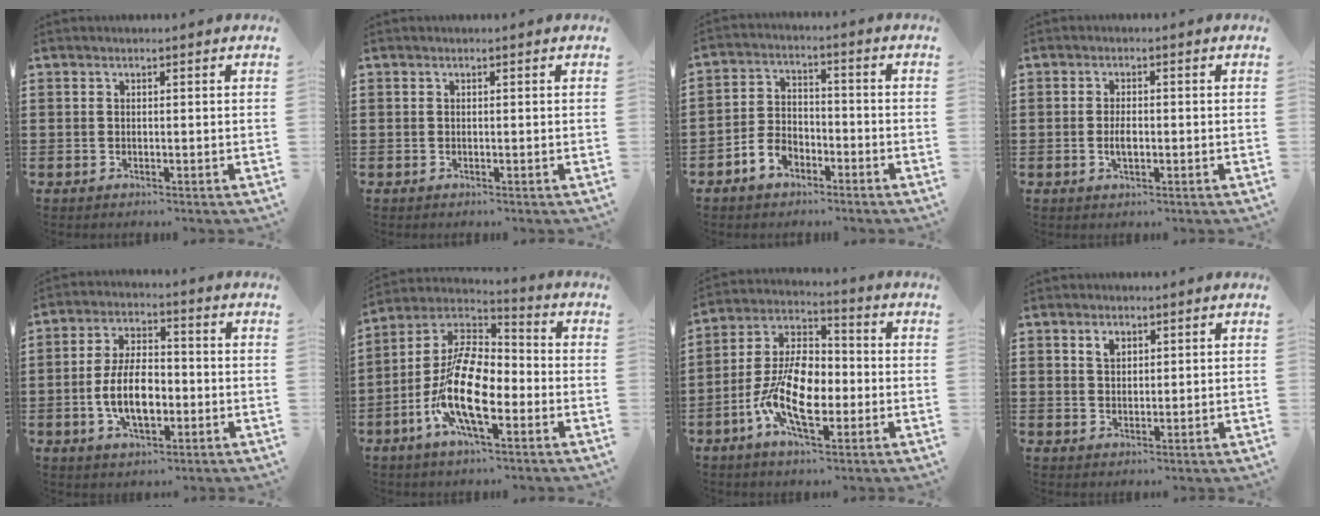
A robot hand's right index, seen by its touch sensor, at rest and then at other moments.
{"total": 0.0}
{"total": 4.8, "force": [-3.1, 3.0, 2.0], "torque": [-0.057, 0.007, -0.066]}
{"total": 2.6, "force": [-0.4, 1.2, 2.2], "torque": [-0.042, 0.002, -0.007]}
{"total": 8.9, "force": [-1.9, 4.5, 7.5], "torque": [-0.155, 0.000, -0.042]}
{"total": 13.9, "force": [-4.9, 5.9, 11.5], "torque": [-0.273, -0.004, -0.101]}
{"total": 11.3, "force": [-3.4, 5.9, 9.0], "torque": [-0.207, 0.002, -0.068]}
{"total": 2.1, "force": [1.3, 1.3, 1.0], "torque": [-0.024, 0.005, 0.024]}